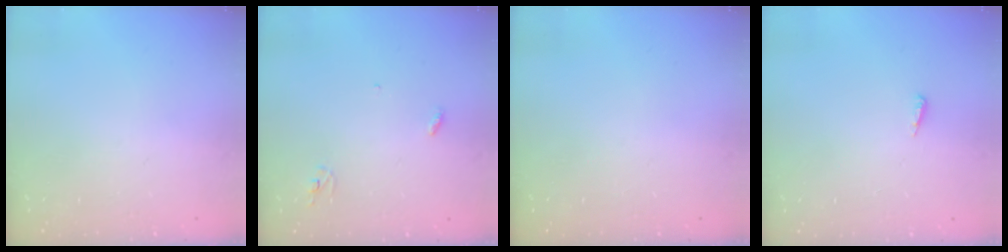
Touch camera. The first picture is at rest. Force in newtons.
{"total": 2.9, "press": 2.9, "slide": 0.2}
{"total": 0.0}
{"total": 3.6, "press": 3.5, "slide": 0.6}